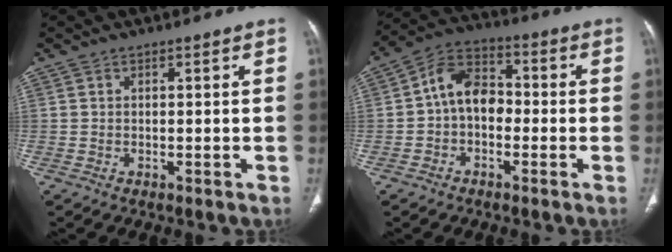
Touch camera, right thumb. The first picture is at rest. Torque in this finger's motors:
{"motor_torque": [1.79, 1.62, 1.17, -0.46, 0.08]}